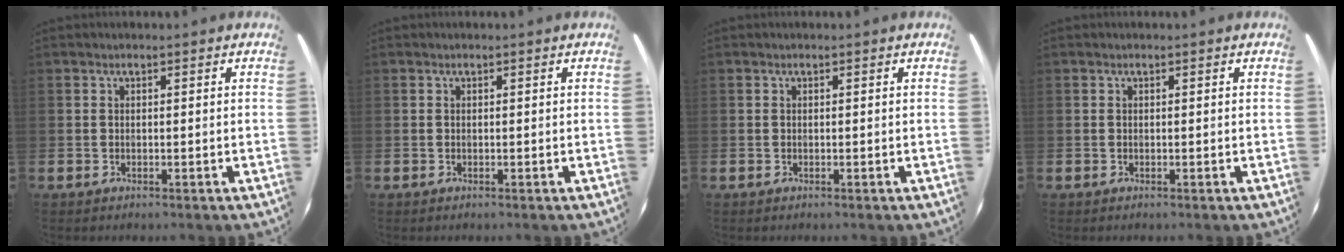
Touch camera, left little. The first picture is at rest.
{"total": 0.0}
{"total": 0.0}
{"total": 0.0}